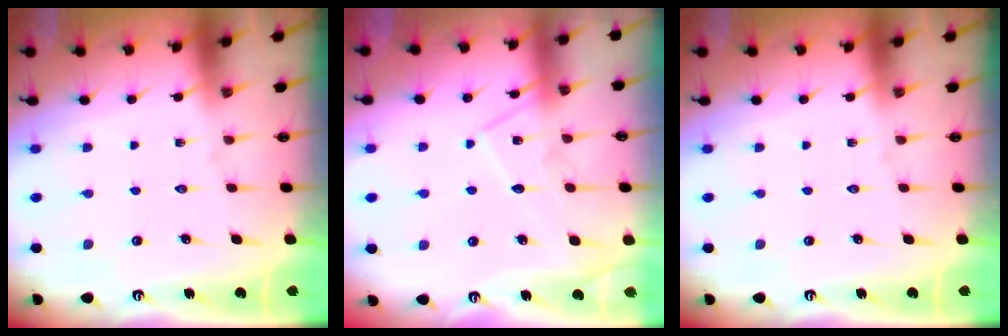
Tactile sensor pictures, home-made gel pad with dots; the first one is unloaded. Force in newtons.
{"total": 10.5, "press": 10.5, "slide": 0.9}
{"total": 0.0}